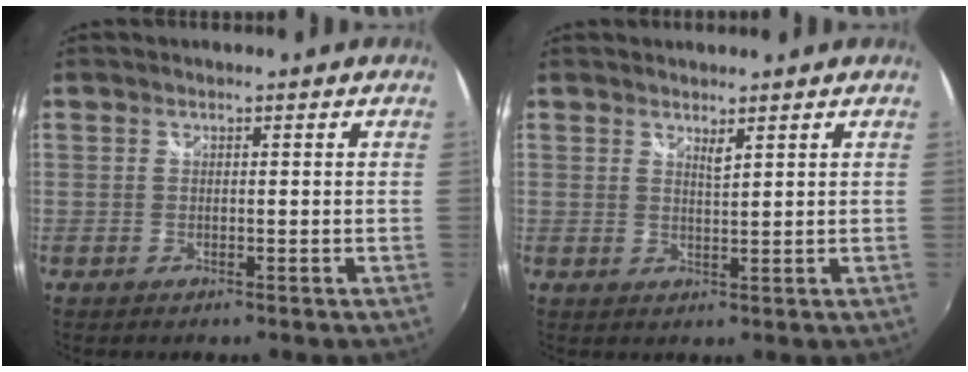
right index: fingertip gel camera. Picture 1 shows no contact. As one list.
[{"total": 1.6, "force": [1.3, 0.1, 0.9], "torque": [-0.017, -0.003, 0.021]}]